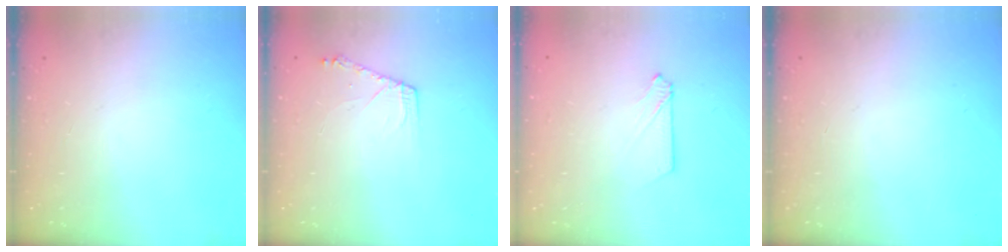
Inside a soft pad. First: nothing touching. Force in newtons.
{"total": 4.2, "press": 4.2, "slide": 0.6}
{"total": 2.6, "press": 2.6, "slide": 0.3}
{"total": 0.0}